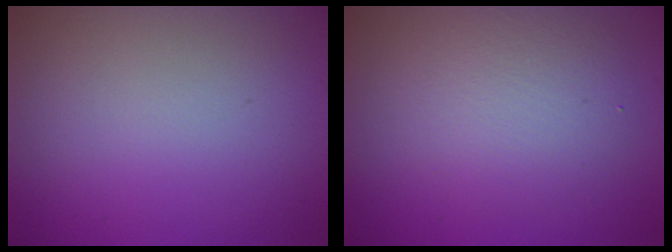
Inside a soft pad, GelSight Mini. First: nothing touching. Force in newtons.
{"total": 4.0, "press": 4.0, "slide": 0.1}